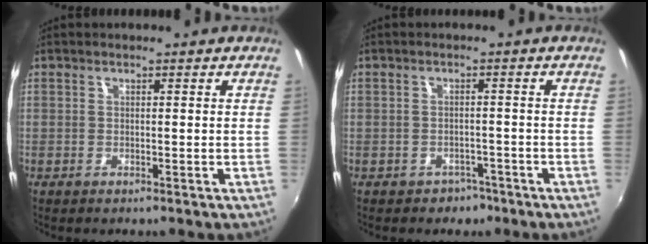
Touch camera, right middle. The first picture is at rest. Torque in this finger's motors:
{"motor_torque": [0.22, -0.23, 0.00, -0.01]}